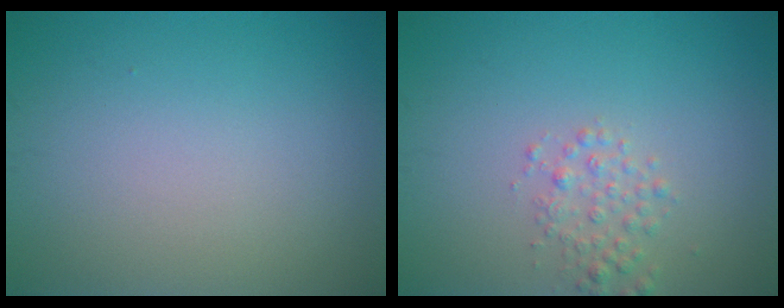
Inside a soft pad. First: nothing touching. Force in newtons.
{"total": 1.8, "press": 1.8, "slide": 0.1}